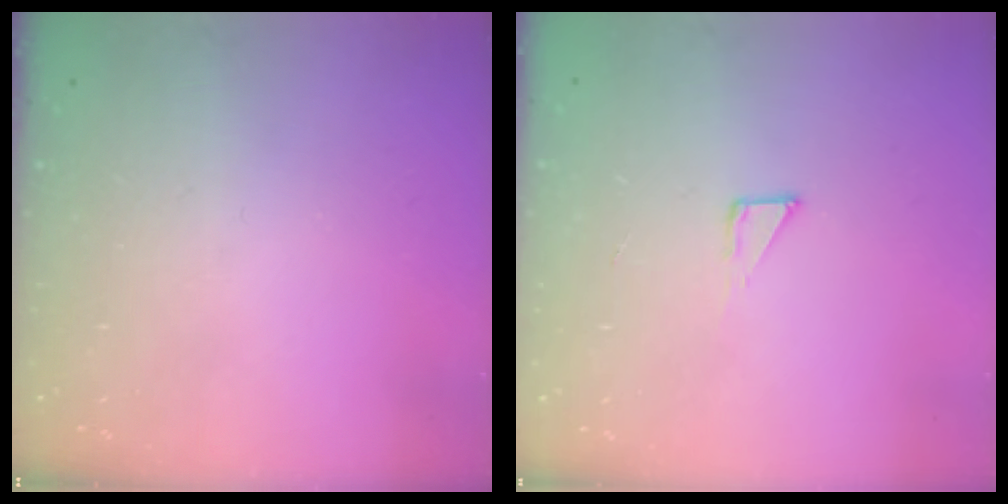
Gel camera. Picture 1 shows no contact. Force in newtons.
{"total": 3.7, "press": 3.7, "slide": 0.4}